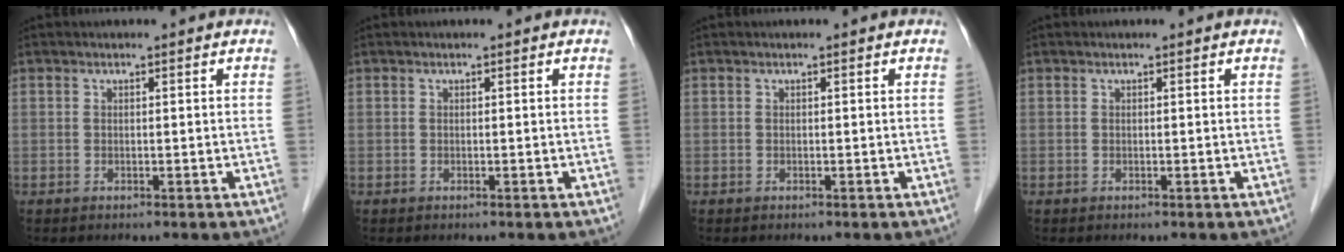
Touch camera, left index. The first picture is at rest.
{"total": 0.0}
{"total": 0.0}
{"total": 0.0}